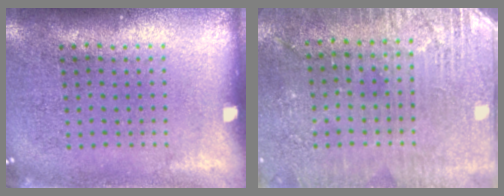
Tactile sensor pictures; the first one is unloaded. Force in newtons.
{"total": 2.9, "press": 2.8, "slide": 0.4}